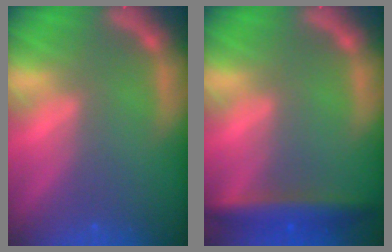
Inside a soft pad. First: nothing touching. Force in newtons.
{"total": 4.5}